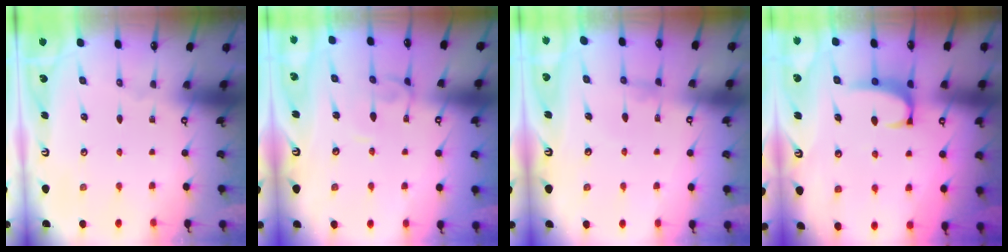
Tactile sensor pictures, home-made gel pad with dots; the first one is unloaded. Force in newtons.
{"total": 3.5, "press": 3.5, "slide": 0.1}
{"total": 0.8, "press": 0.7, "slide": 0.3}
{"total": 2.3, "press": 2.2, "slide": 0.6}